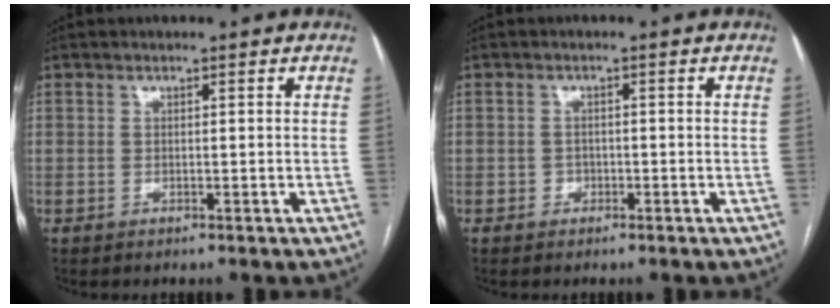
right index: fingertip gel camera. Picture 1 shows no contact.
{"total": 1.1, "force": [-0.6, 0.9, 0.2], "torque": [0.000, 0.005, -0.011]}